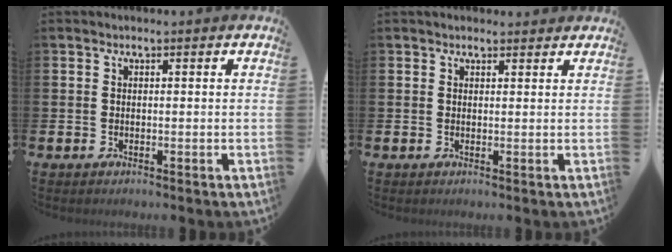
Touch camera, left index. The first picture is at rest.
{"total": 1.2, "force": [1.1, 0.5, 0.1], "torque": [0.015, -0.003, 0.015]}